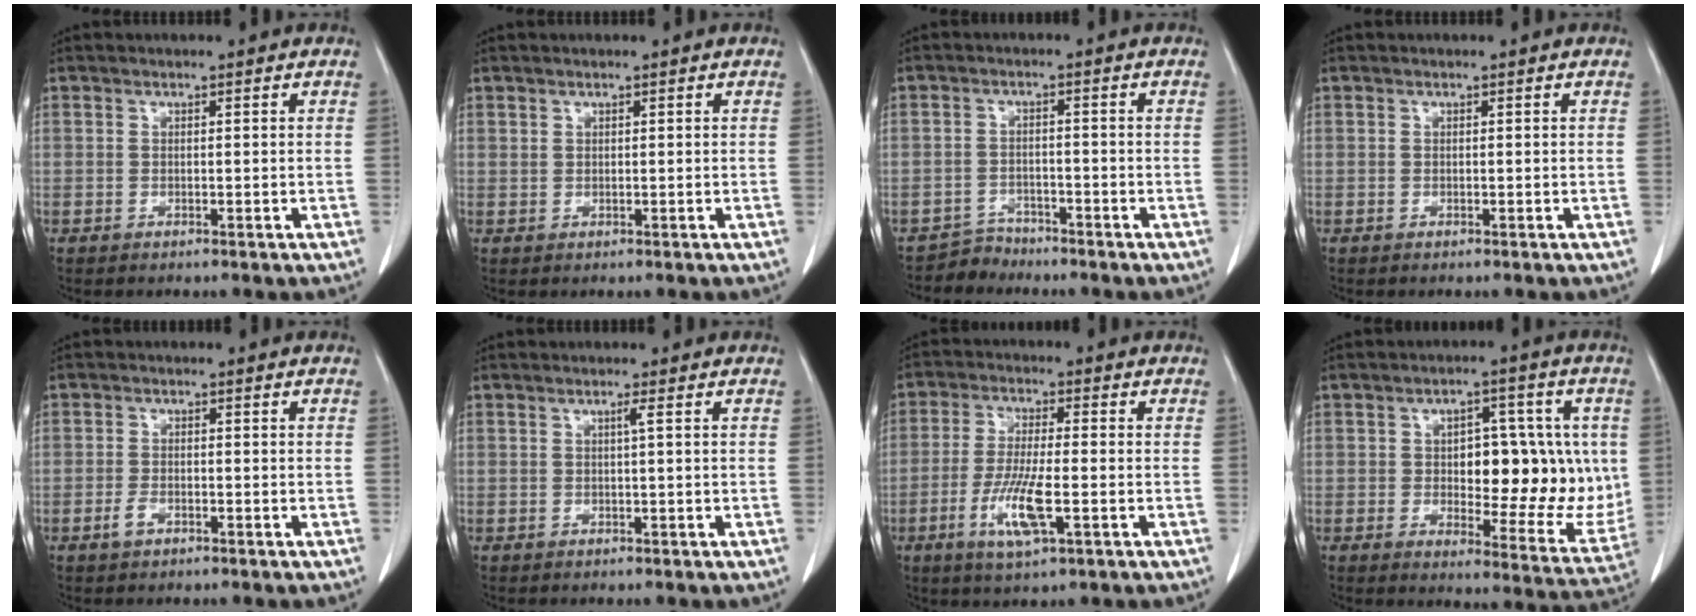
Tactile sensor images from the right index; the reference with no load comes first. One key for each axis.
{"total": 0.6, "fx": 0.5, "fy": 0.2, "fz": 0.0, "tx": 0.006, "ty": 0.001, "tz": 0.010}
{"total": 2.8, "fx": -2.5, "fy": 0.7, "fz": -1.0, "tx": 0.023, "ty": -0.003, "tz": -0.044}
{"total": 0.0}
{"total": 2.1, "fx": -1.2, "fy": 1.0, "fz": 1.4, "tx": -0.030, "ty": 0.002, "tz": -0.021}
{"total": 0.8, "fx": 0.1, "fy": -0.3, "fz": 0.7, "tx": -0.013, "ty": 0.000, "tz": 0.004}
{"total": 8.5, "fx": -2.8, "fy": 1.4, "fz": 7.8, "tx": -0.158, "ty": -0.011, "tz": -0.050}
{"total": 15.6, "fx": 0.8, "fy": 6.9, "fz": 14.0, "tx": -0.181, "ty": 0.008, "tz": 0.024}